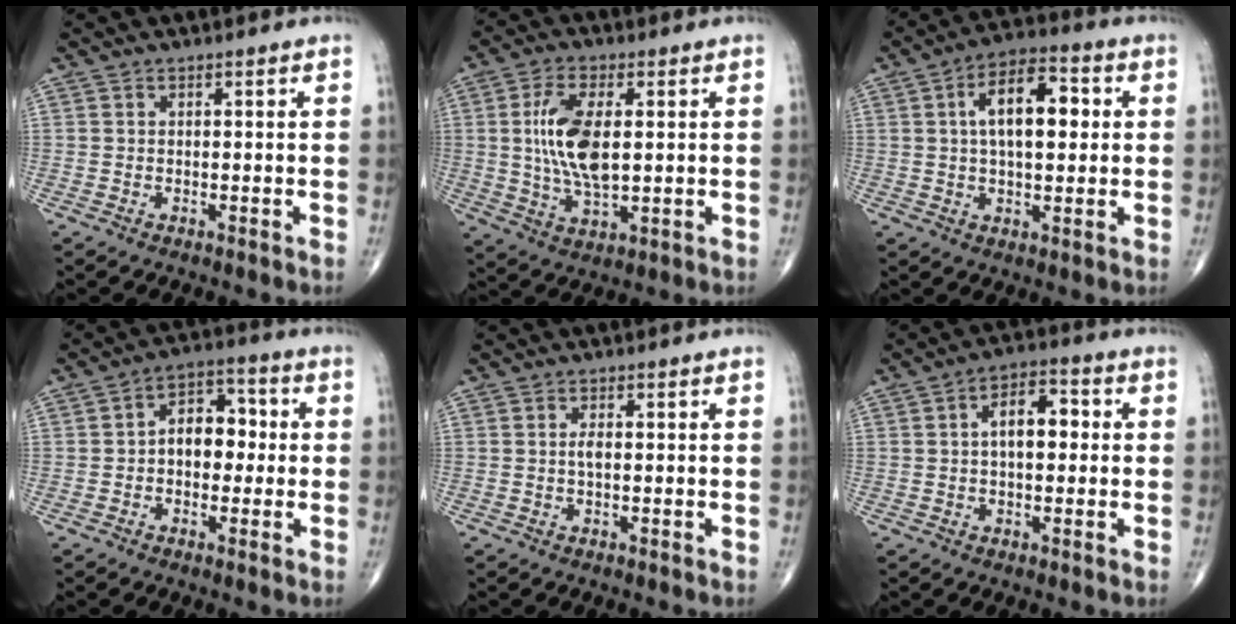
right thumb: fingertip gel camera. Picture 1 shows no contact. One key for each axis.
{"total": 11.7, "fx": 1.4, "fy": 5.4, "fz": 10.3, "tx": -0.203, "ty": -0.010, "tz": 0.029}
{"total": 12.3, "fx": 2.3, "fy": 6.0, "fz": 10.4, "tx": -0.156, "ty": 0.015, "tz": 0.031}
{"total": 8.4, "fx": -0.2, "fy": 5.7, "fz": 6.2, "tx": -0.062, "ty": 0.028, "tz": -0.014}
{"total": 1.2, "fx": 0.0, "fy": 0.4, "fz": 1.1, "tx": -0.024, "ty": 0.000, "tz": -0.001}
{"total": 8.6, "fx": 1.0, "fy": 4.6, "fz": 7.1, "tx": -0.099, "ty": 0.022, "tz": 0.009}